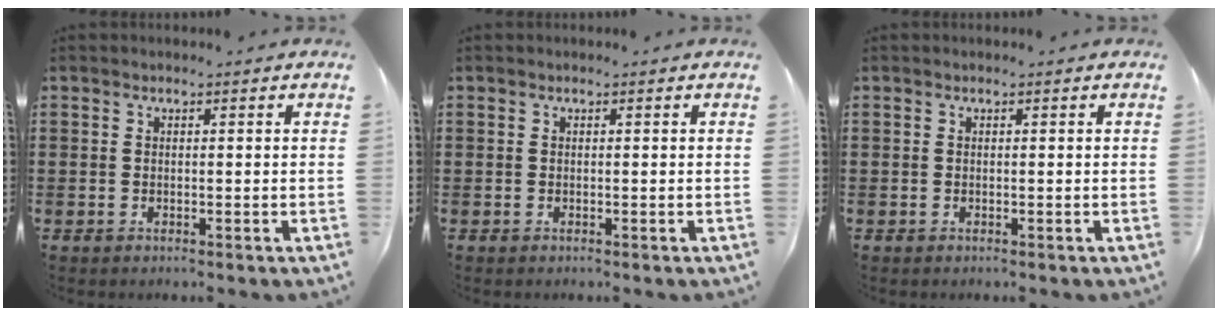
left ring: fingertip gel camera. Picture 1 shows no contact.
{"total": 0.0}
{"total": 0.0}